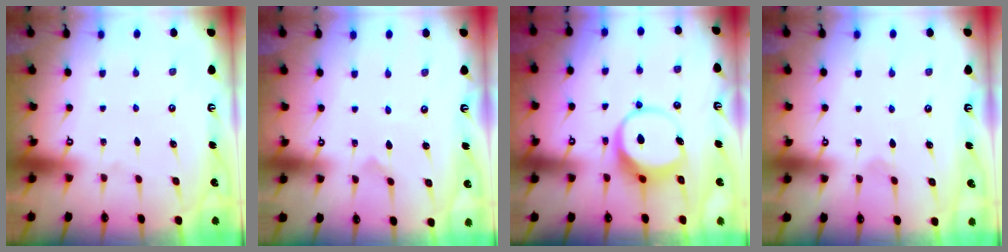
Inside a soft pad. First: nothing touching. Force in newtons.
{"total": 0.0}
{"total": 8.6, "press": 8.5, "slide": 1.4}
{"total": 1.5, "press": 1.4, "slide": 0.1}